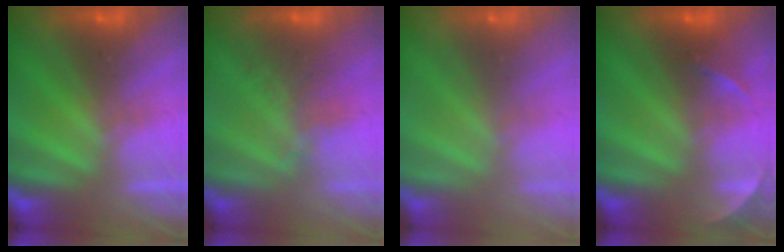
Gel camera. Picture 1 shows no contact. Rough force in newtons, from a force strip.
{"total": 2.4}
{"total": 7.7}
{"total": 2.2}